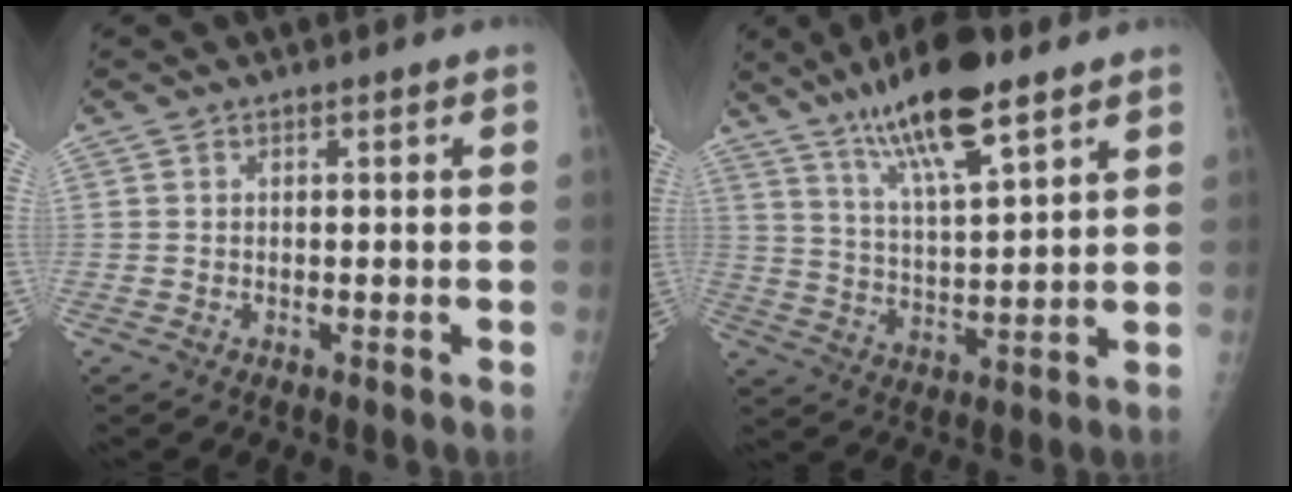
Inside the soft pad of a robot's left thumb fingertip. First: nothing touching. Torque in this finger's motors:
{"motor_torque": [0.47, 0.19, 0.52, -0.74, 0.18]}